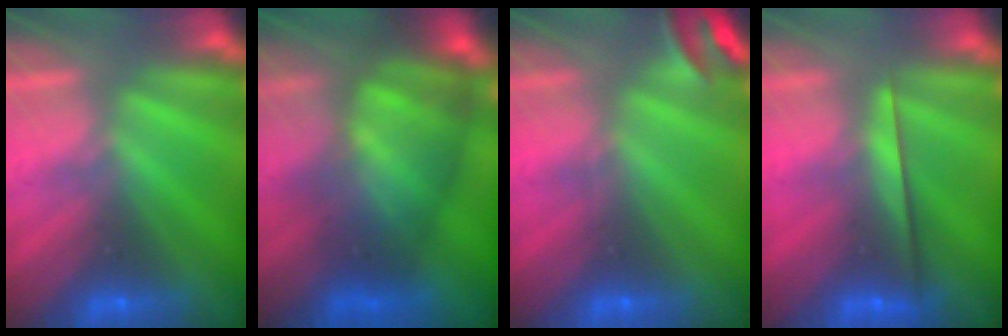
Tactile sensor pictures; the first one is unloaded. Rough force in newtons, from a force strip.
{"total": 7.9}
{"total": 2.8}
{"total": 2.3}